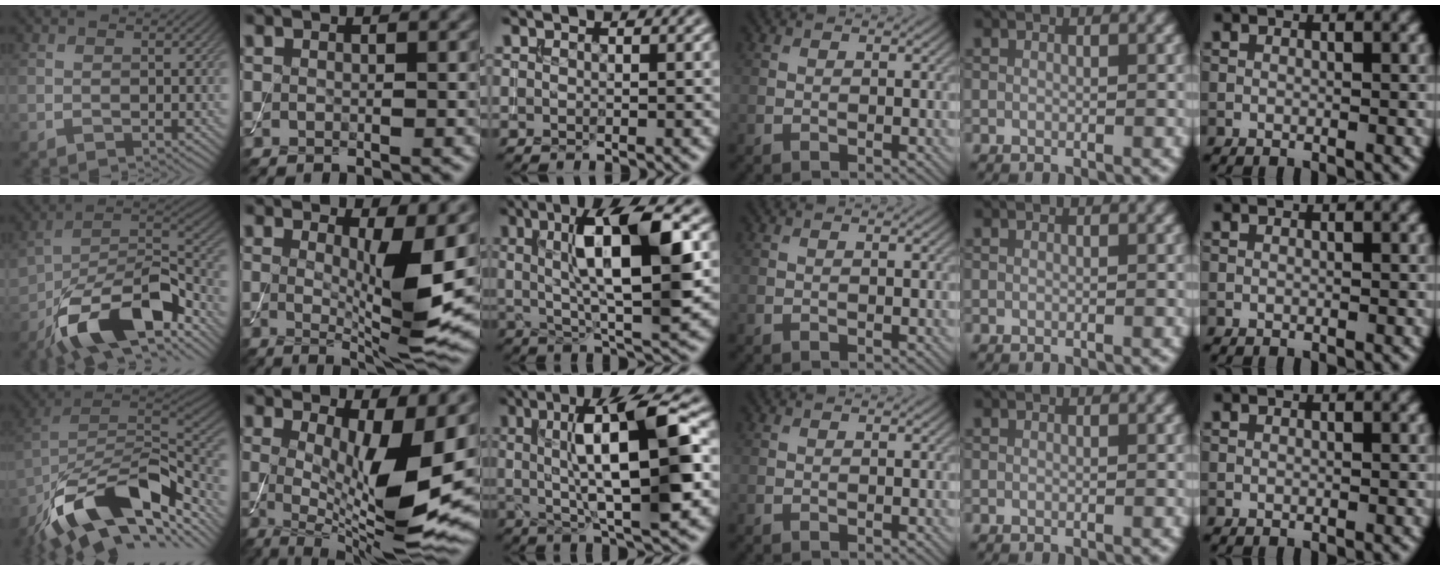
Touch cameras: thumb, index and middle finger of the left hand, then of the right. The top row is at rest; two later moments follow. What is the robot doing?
{"motion": "assemble", "object": "toy tower of hanoi"}